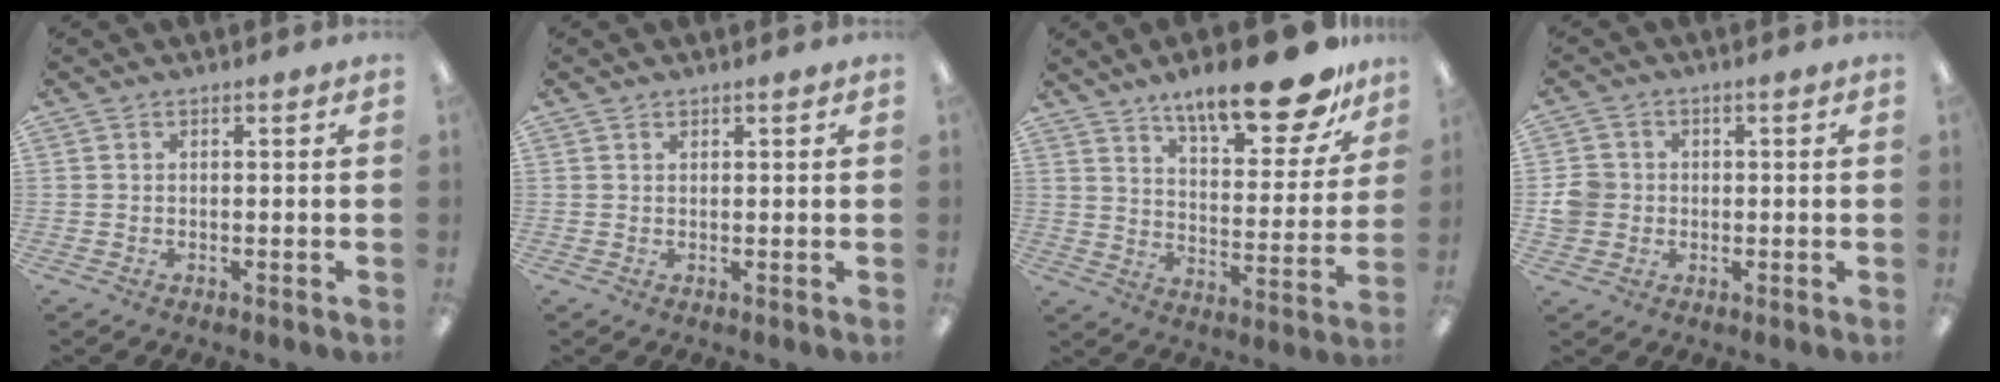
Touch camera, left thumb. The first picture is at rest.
{"total": 0.8, "force": [0.7, 0.3, 0.3], "torque": [-0.006, 0.001, 0.012]}
{"total": 18.2, "force": [13.9, 5.4, 10.4], "torque": [-0.153, -0.091, 0.229]}
{"total": 4.9, "force": [-0.1, 4.7, 1.5], "torque": [-0.026, 0.010, 0.000]}